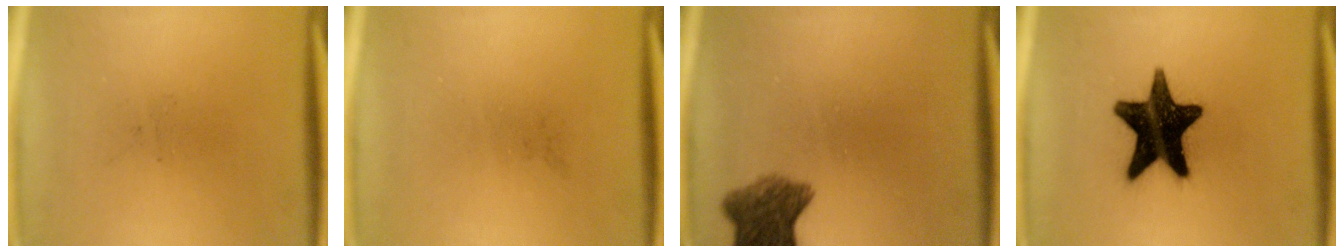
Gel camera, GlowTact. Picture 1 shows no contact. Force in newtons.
{"total": 0.0}
{"total": 6.6}
{"total": 17.4}